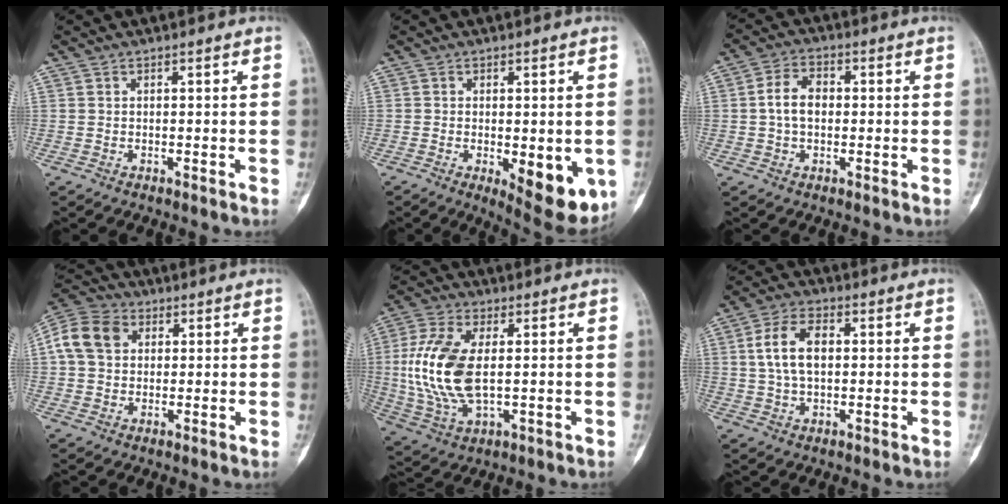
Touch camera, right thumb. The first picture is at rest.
{"total": 11.2, "force": [-3.1, 4.4, 9.9], "torque": [-0.113, -0.017, -0.031]}
{"total": 6.1, "force": [0.1, 4.2, 4.4], "torque": [-0.073, 0.016, -0.005]}
{"total": 10.5, "force": [2.6, 8.2, 6.1], "torque": [-0.114, 0.019, 0.041]}
{"total": 15.2, "force": [0.8, 7.9, 12.9], "torque": [-0.277, -0.005, 0.020]}
{"total": 8.7, "force": [1.3, 5.1, 7.0], "torque": [-0.124, 0.012, 0.024]}